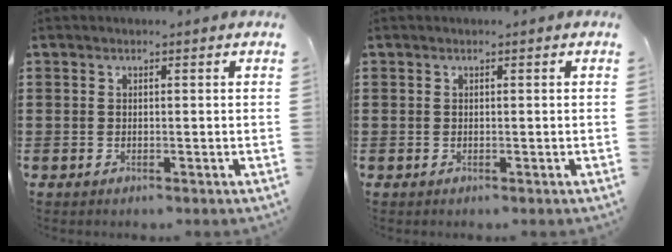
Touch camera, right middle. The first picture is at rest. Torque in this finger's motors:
{"motor_torque": [0.00, -0.01, 0.00, 0.00]}